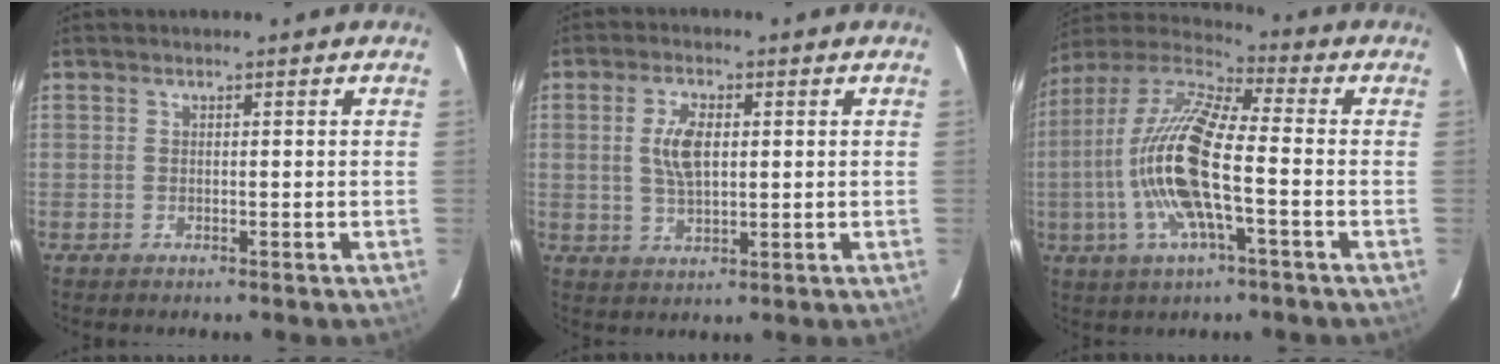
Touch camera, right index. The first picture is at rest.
{"total": 6.3, "force": [1.0, 3.0, 5.4], "torque": [-0.103, 0.004, 0.023]}
{"total": 17.1, "force": [-3.2, 4.2, 16.3], "torque": [-0.322, -0.003, -0.068]}